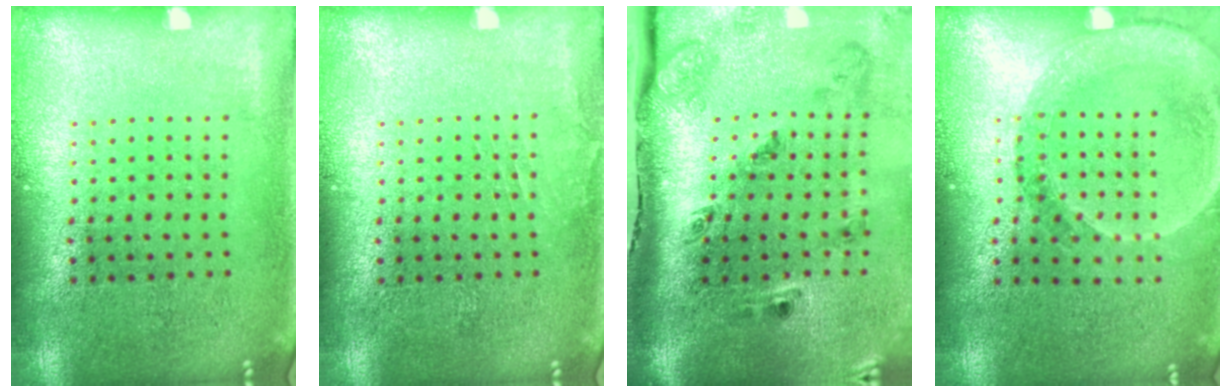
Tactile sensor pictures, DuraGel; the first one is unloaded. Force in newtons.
{"total": 0.7, "press": 0.7, "slide": 0.1}
{"total": 3.2, "press": 2.0, "slide": 2.5}
{"total": 1.5, "press": 1.4, "slide": 0.5}